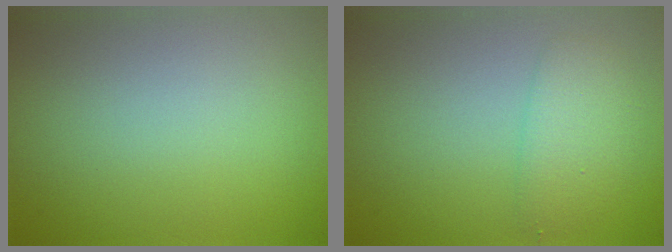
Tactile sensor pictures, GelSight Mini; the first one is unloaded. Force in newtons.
{"total": 2.7, "press": 2.7, "slide": 0.1}